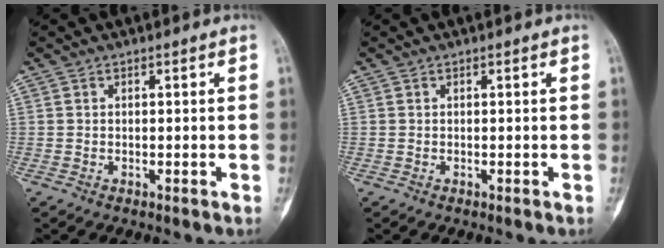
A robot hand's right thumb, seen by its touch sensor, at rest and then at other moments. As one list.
[{"total": 0.0}]